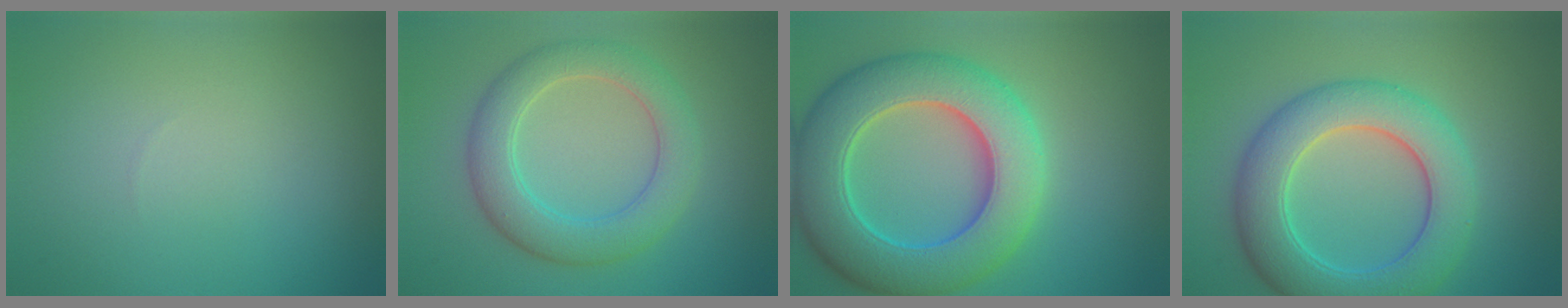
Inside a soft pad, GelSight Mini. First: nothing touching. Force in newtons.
{"total": 5.3, "press": 5.3, "slide": 0.3}
{"total": 10.6, "press": 10.6, "slide": 0.5}
{"total": 7.7, "press": 7.7, "slide": 0.3}